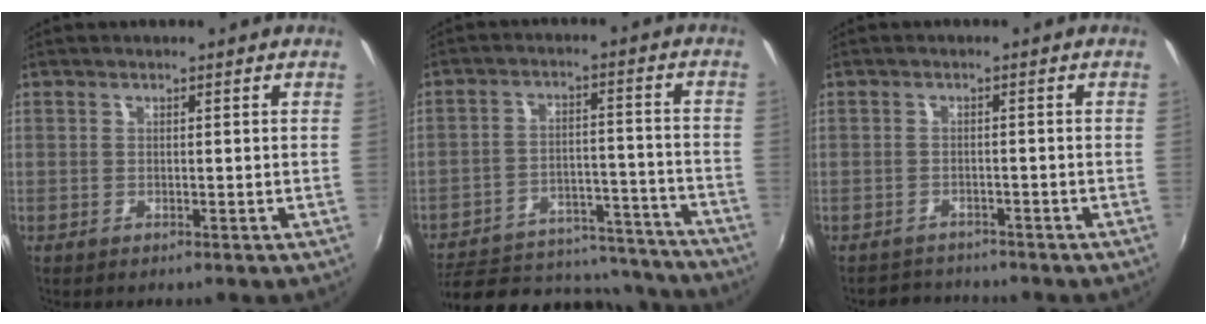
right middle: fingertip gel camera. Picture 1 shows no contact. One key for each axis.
{"total": 21.7, "fx": -17.8, "fy": 9.5, "fz": 7.9, "tx": -0.160, "ty": 0.023, "tz": -0.214}
{"total": 3.4, "fx": -3.0, "fy": 1.5, "fz": -0.3, "tx": -0.006, "ty": 0.009, "tz": -0.052}